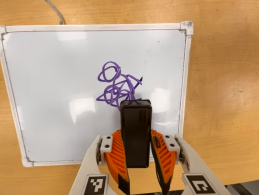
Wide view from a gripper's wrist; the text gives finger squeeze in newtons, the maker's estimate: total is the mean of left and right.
{"total": 6.5, "left": 5.3, "right": 7.8}